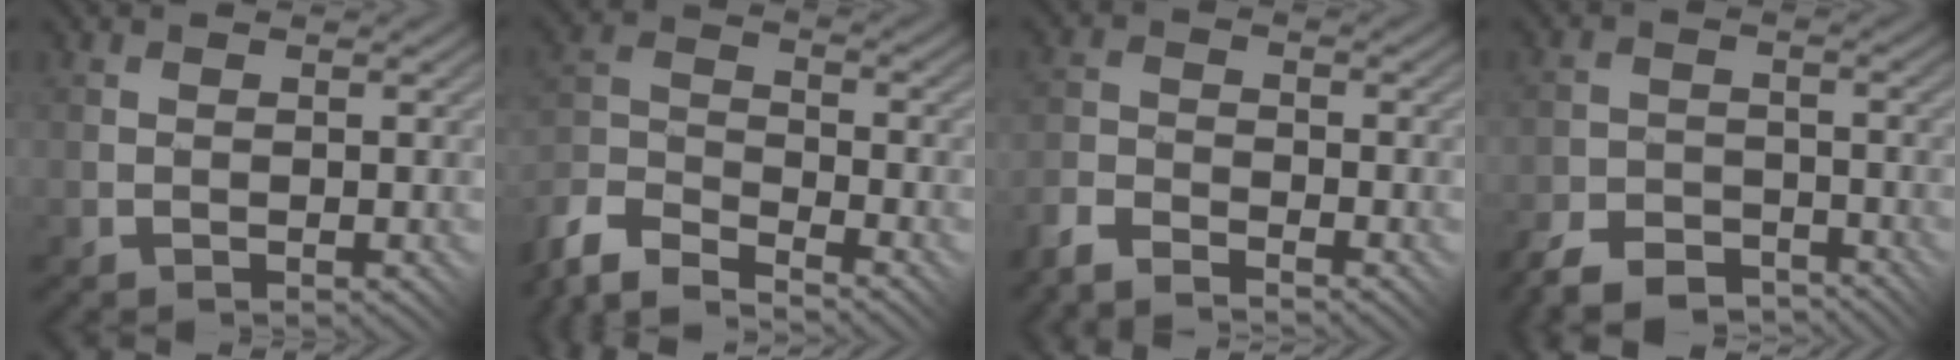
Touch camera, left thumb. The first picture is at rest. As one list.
[{"total": 9.4, "force": [-8.2, 2.7, 3.6], "torque": [-0.079, -0.003, -0.172]}, {"total": 4.6, "force": [-4.1, 1.3, 1.6], "torque": [-0.036, 0.000, -0.094]}, {"total": 6.7, "force": [-5.9, 2.3, 2.1], "torque": [-0.041, -0.006, -0.116]}]